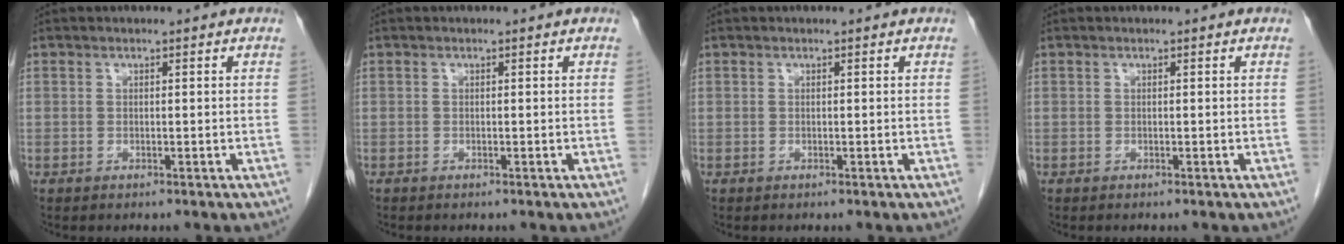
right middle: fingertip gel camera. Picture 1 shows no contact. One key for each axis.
{"total": 0.0}
{"total": 0.0}
{"total": 0.0}